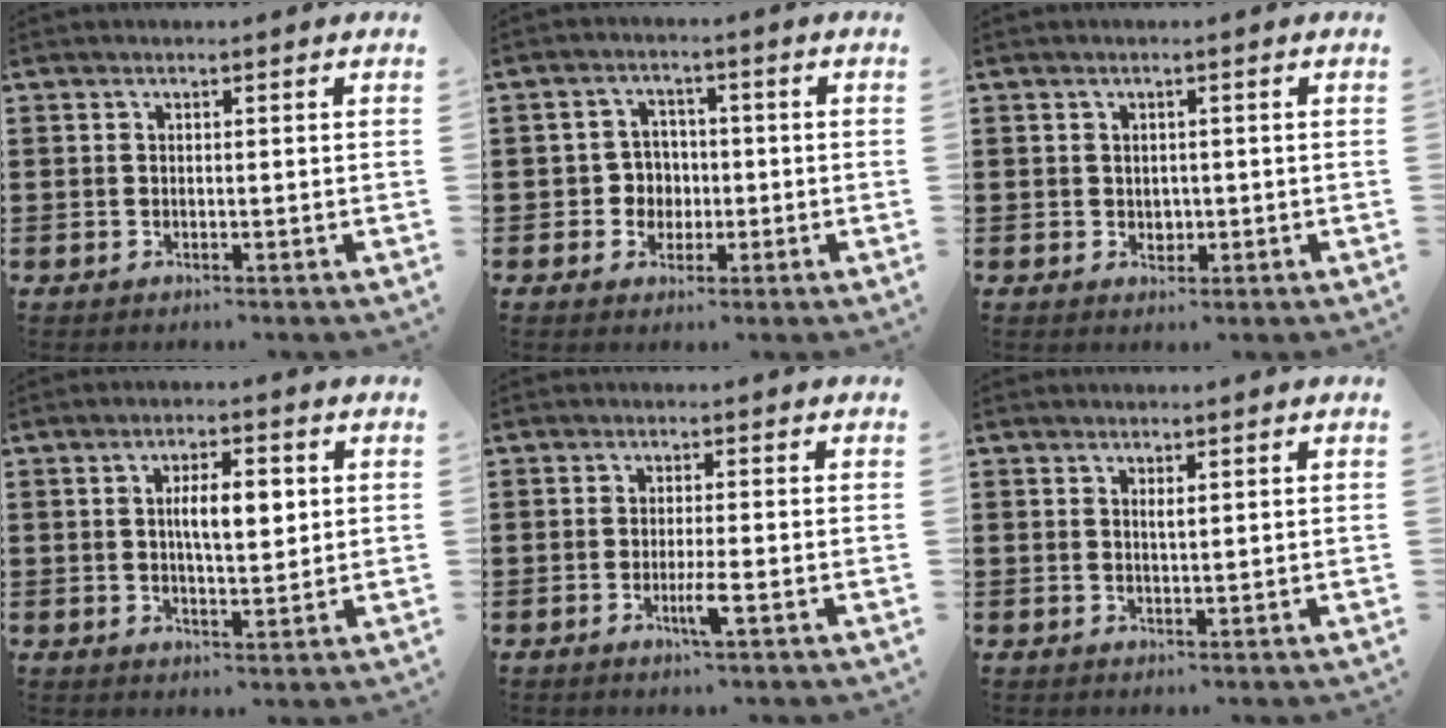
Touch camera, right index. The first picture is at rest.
{"total": 3.7, "force": [-0.7, 3.5, 1.0], "torque": [-0.034, 0.007, -0.019]}
{"total": 1.4, "force": [0.2, 1.2, 0.6], "torque": [-0.015, 0.008, 0.002]}
{"total": 6.1, "force": [1.0, 2.2, 5.6], "torque": [-0.102, 0.005, 0.014]}
{"total": 3.4, "force": [-1.4, 0.1, 3.1], "torque": [-0.059, -0.010, -0.028]}
{"total": 1.1, "force": [0.5, 0.3, 0.9], "torque": [-0.019, 0.002, 0.007]}